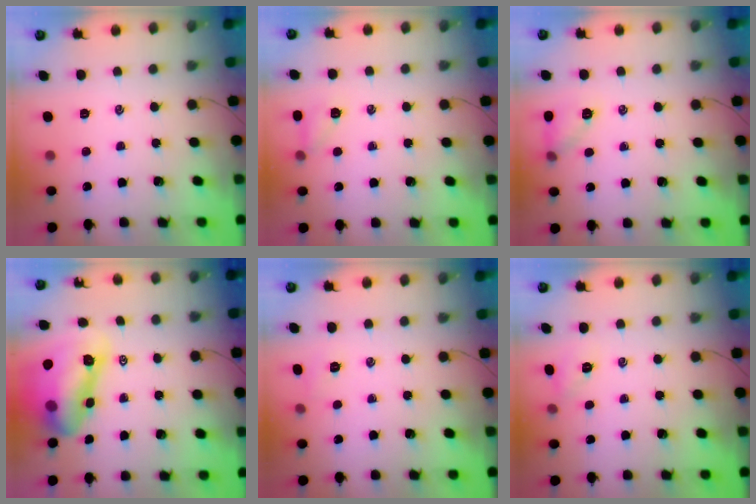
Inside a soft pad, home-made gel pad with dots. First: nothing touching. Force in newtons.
{"total": 5.4, "press": 5.1, "slide": 1.6}
{"total": 8.0, "press": 7.9, "slide": 0.8}
{"total": 14.4, "press": 13.8, "slide": 4.1}
{"total": 3.5, "press": 3.3, "slide": 1.2}
{"total": 3.2, "press": 3.2, "slide": 0.3}